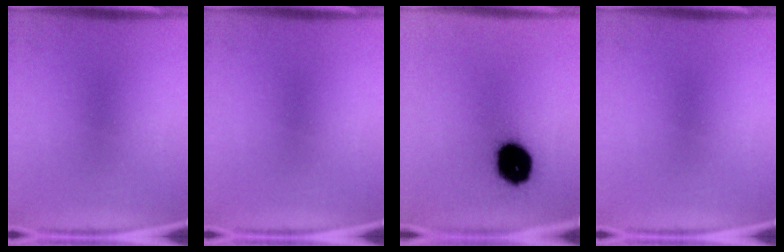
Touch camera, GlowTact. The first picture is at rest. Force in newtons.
{"total": 0.0}
{"total": 16.3}
{"total": 0.0}